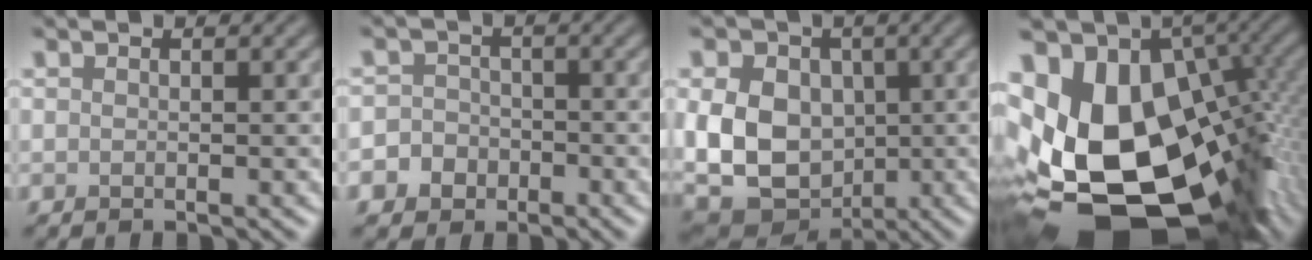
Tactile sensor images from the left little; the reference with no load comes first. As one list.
[{"total": 4.2, "force": [-2.0, 3.7, 0.6], "torque": [0.018, -0.006, -0.053]}, {"total": 11.6, "force": [-0.2, 8.8, 7.5], "torque": [-0.134, -0.007, -0.008]}, {"total": 19.4, "force": [-3.1, 12.3, 14.7], "torque": [-0.259, -0.031, -0.029]}]